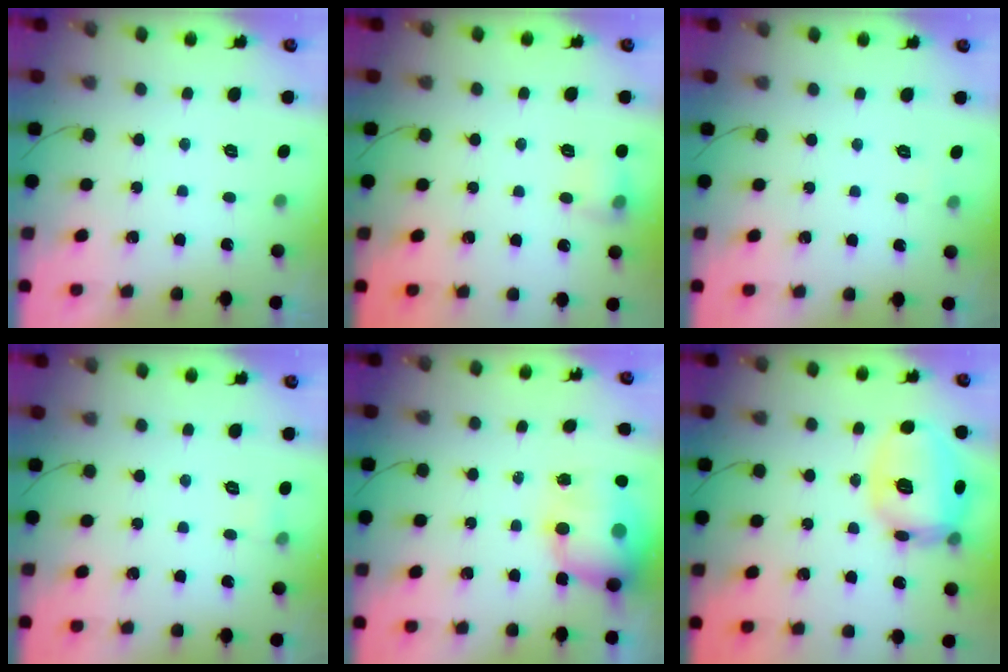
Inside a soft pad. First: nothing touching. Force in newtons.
{"total": 7.7, "press": 7.6, "slide": 1.1}
{"total": 2.3, "press": 2.1, "slide": 0.9}
{"total": 4.4, "press": 3.7, "slide": 2.3}
{"total": 14.2, "press": 13.6, "slide": 4.0}
{"total": 17.7, "press": 17.6, "slide": 1.4}